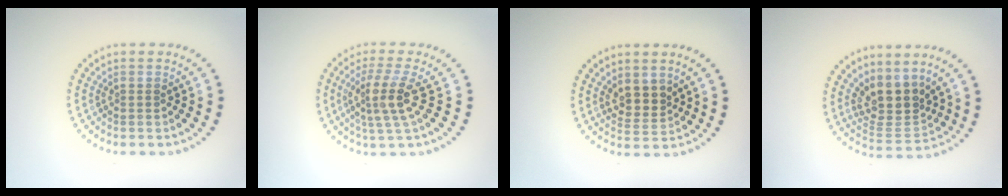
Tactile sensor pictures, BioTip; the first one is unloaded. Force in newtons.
{"total": 3.6, "press": 2.7, "slide": 2.4}
{"total": 2.4, "press": 2.2, "slide": 1.2}
{"total": 4.1, "press": 3.2, "slide": 2.5}